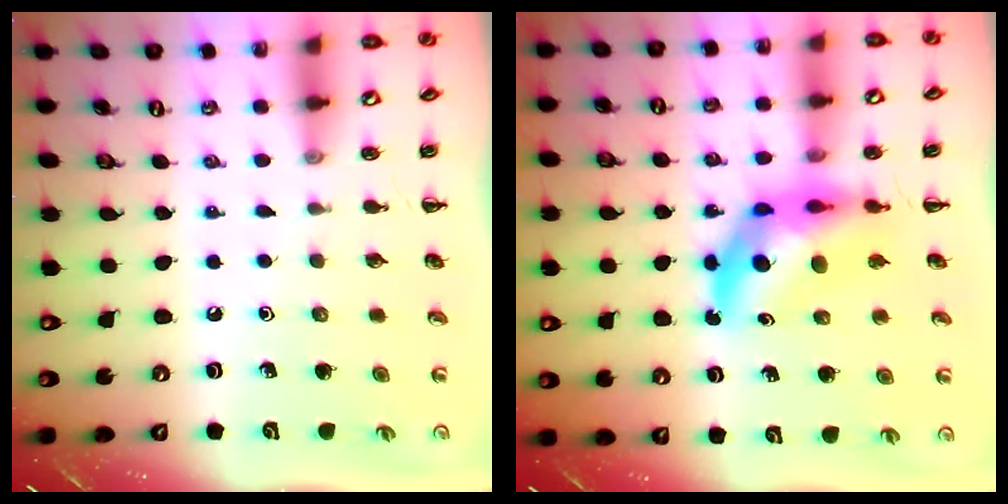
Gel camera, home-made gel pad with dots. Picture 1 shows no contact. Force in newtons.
{"total": 10.2, "press": 9.6, "slide": 3.4}